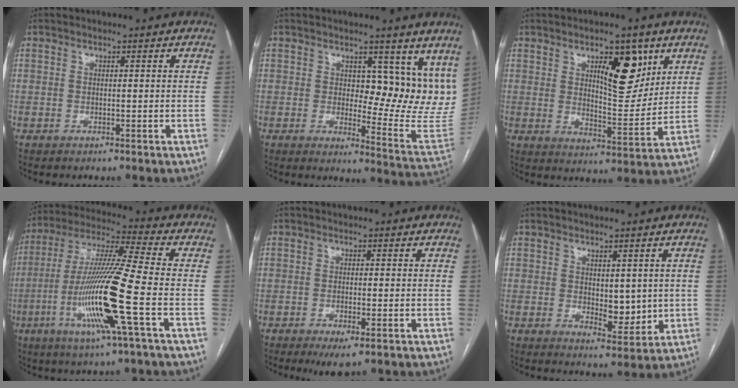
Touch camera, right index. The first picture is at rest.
{"total": 12.0, "force": [7.8, 5.0, 7.6], "torque": [-0.079, -0.026, 0.092]}
{"total": 10.5, "force": [5.1, 3.6, 8.4], "torque": [-0.128, -0.005, 0.085]}
{"total": 16.8, "force": [-4.9, -0.9, 16.1], "torque": [-0.326, -0.016, -0.102]}
{"total": 3.3, "force": [-1.7, 0.6, 2.7], "torque": [-0.043, -0.008, -0.024]}
{"total": 5.1, "force": [0.6, 2.7, 4.3], "torque": [-0.059, -0.010, 0.020]}